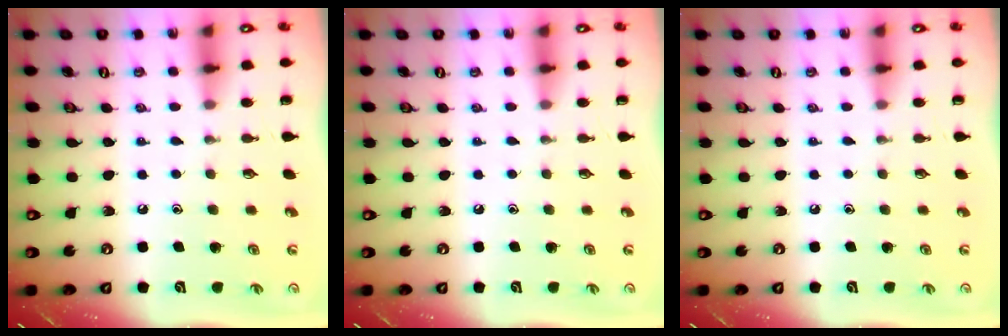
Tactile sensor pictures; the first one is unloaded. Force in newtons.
{"total": 0.0}
{"total": 0.0}